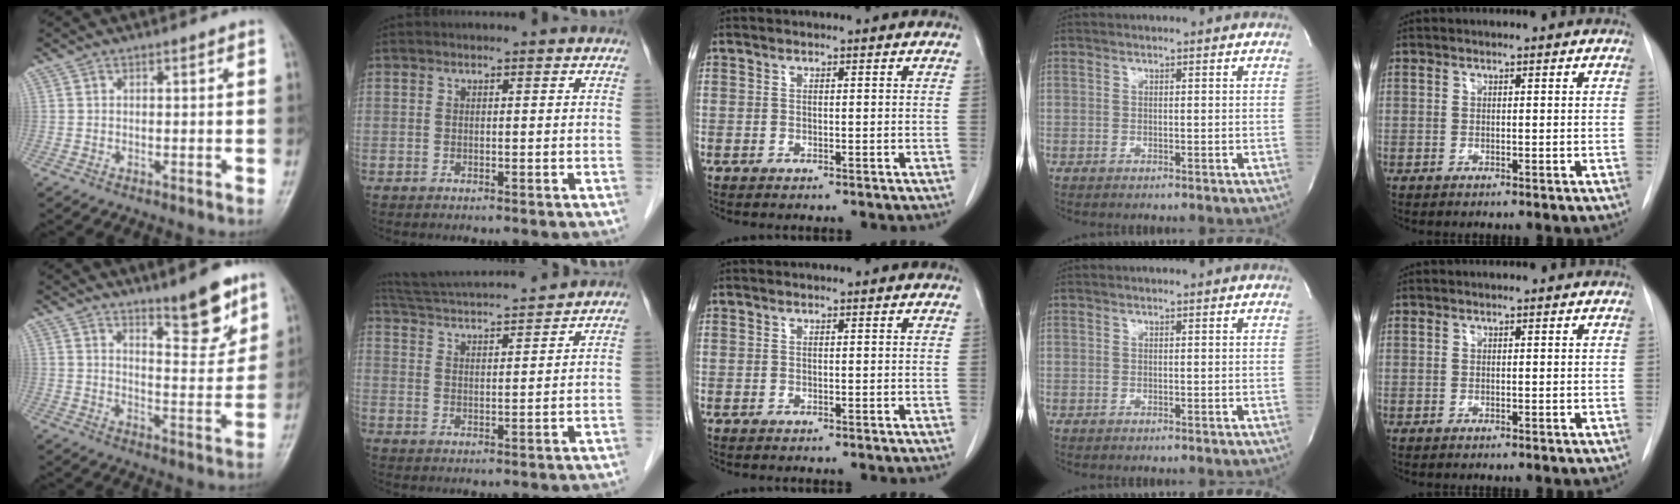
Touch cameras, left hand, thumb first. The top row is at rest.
{"thumb": {"total": 10.0, "force": [7.1, 2.6, 6.5], "torque": [-0.072, -0.059, 0.112]}, "index": {"total": 13.4, "force": [12.3, 0.6, 5.1], "torque": [-0.103, 0.025, 0.197]}}